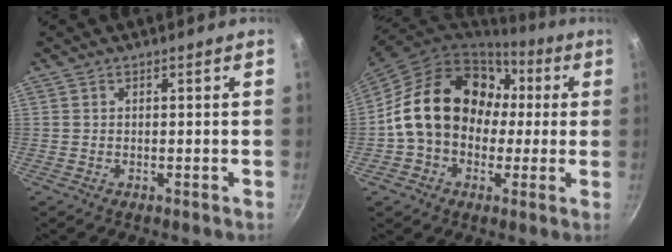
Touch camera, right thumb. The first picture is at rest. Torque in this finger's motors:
{"motor_torque": [0.54, 3.97, 1.98, -0.17, 0.27]}